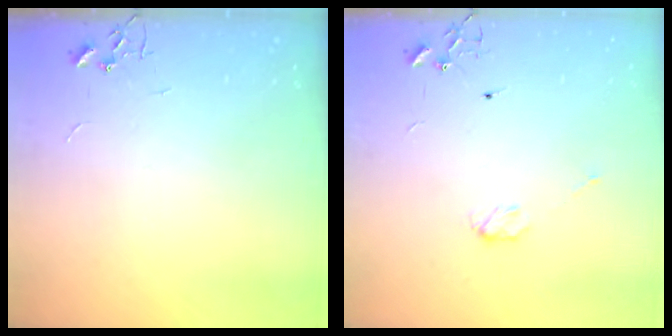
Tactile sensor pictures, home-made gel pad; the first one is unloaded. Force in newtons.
{"total": 3.9, "press": 3.9, "slide": 0.2}